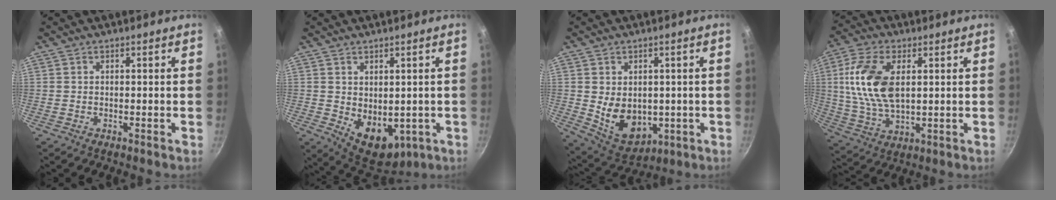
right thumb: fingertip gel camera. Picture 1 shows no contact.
{"total": 9.8, "force": [-0.8, 6.7, 7.1], "torque": [-0.076, -0.018, 0.012]}
{"total": 10.7, "force": [-0.2, 8.0, 7.2], "torque": [-0.091, -0.017, 0.026]}
{"total": 14.4, "force": [2.7, 7.8, 11.8], "torque": [-0.226, -0.005, 0.054]}